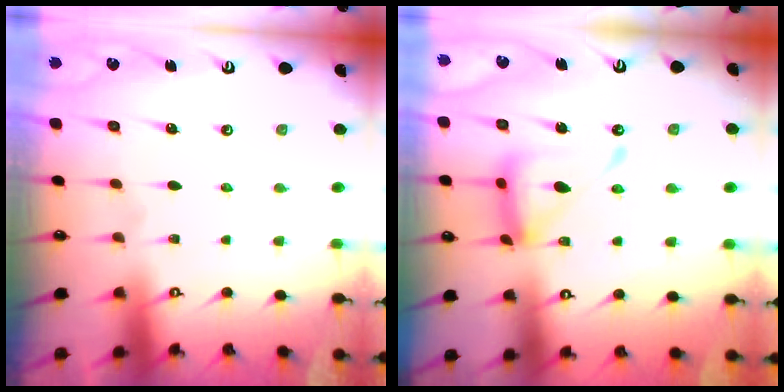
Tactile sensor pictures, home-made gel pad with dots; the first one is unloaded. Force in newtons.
{"total": 14.9, "press": 14.8, "slide": 1.3}